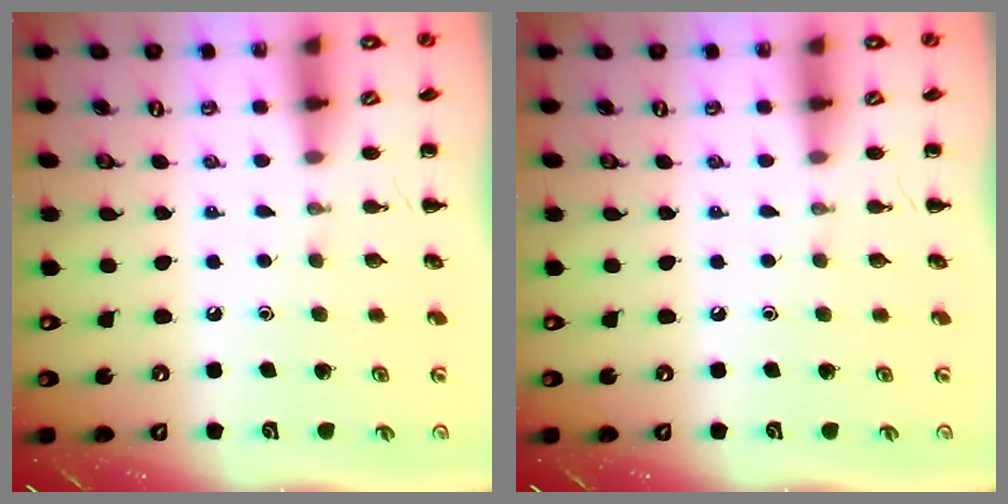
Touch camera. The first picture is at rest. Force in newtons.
{"total": 0.0}